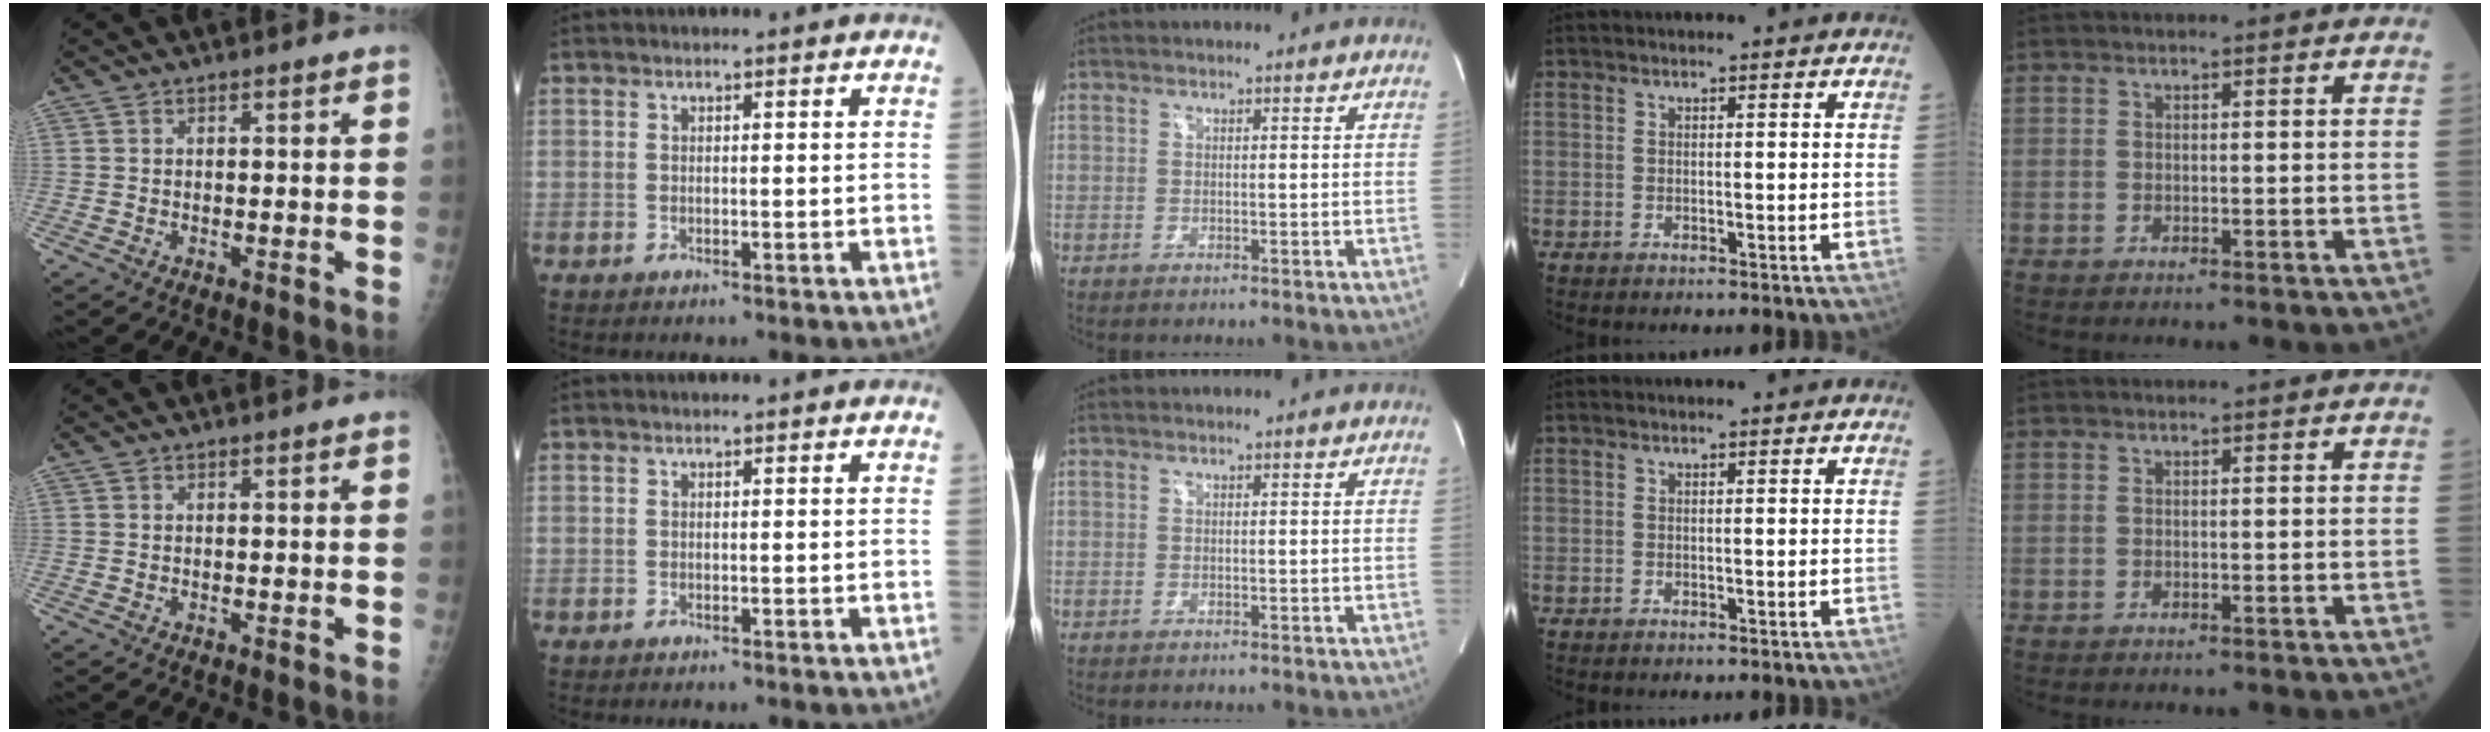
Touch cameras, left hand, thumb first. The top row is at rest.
{}